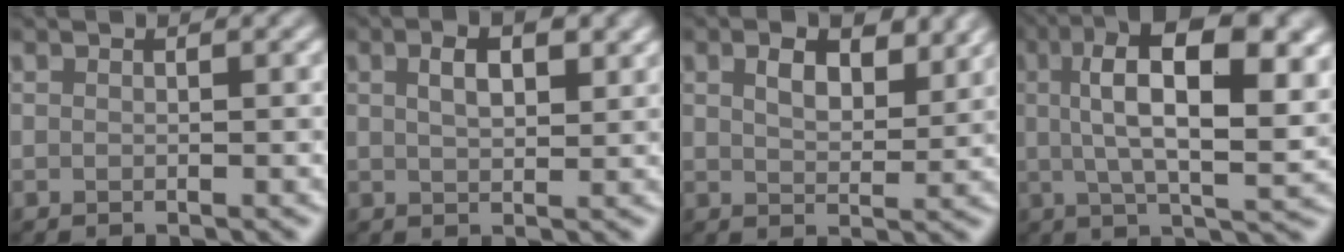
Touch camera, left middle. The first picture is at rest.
{"total": 3.4, "force": [1.4, 1.6, 2.7], "torque": [-0.048, 0.007, 0.025]}
{"total": 3.9, "force": [2.0, 2.0, 2.6], "torque": [-0.051, 0.001, 0.034]}
{"total": 12.4, "force": [3.1, 4.3, 11.2], "torque": [-0.176, 0.008, 0.046]}